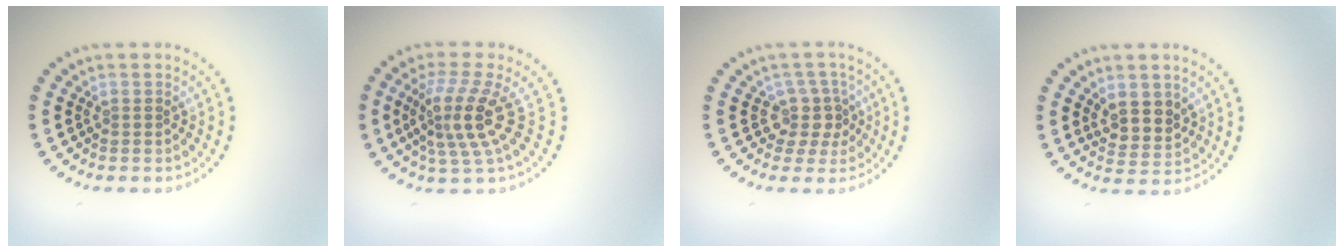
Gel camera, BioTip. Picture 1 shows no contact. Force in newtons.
{"total": 4.4, "press": 3.2, "slide": 2.9}
{"total": 2.8, "press": 2.1, "slide": 1.8}
{"total": 2.9, "press": 2.5, "slide": 1.4}